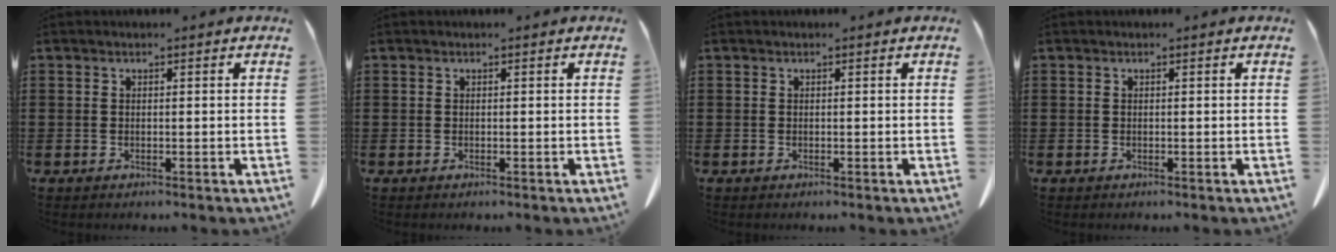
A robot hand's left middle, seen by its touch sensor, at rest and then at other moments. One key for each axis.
{"total": 0.0}
{"total": 0.0}
{"total": 0.0}